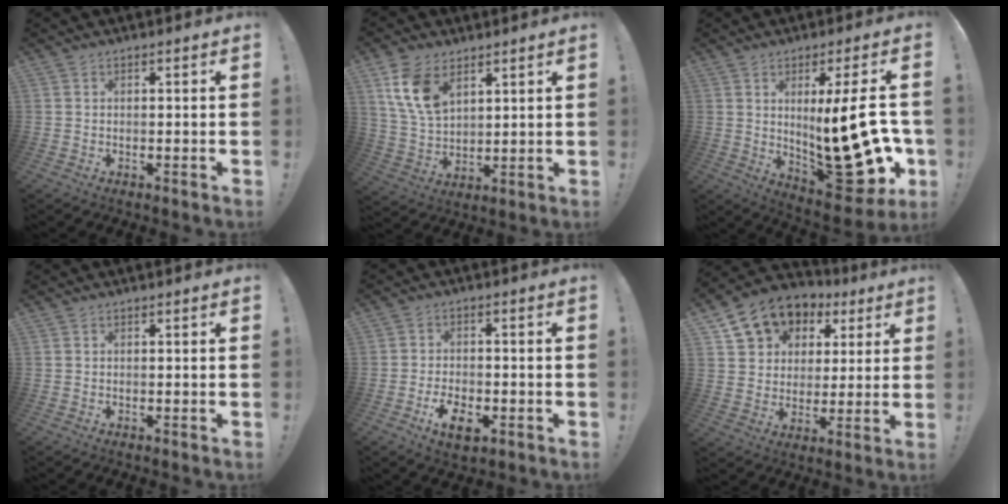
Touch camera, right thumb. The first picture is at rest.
{"total": 12.1, "force": [6.5, 7.5, 7.0], "torque": [-0.133, -0.021, 0.128]}
{"total": 22.9, "force": [-1.1, 7.3, 21.7], "torque": [-0.310, -0.013, -0.009]}
{"total": 0.0}
{"total": 7.2, "force": [-3.6, 3.8, 5.0], "torque": [-0.082, 0.008, -0.061]}
{"total": 11.5, "force": [6.4, 8.8, 3.6], "torque": [-0.059, -0.042, 0.129]}